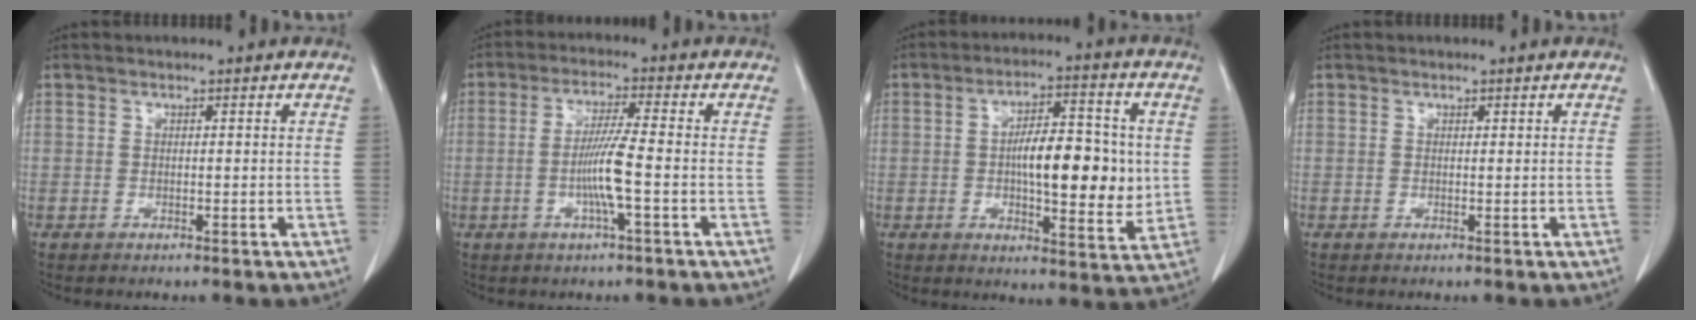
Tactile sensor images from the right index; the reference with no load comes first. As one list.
[{"total": 6.3, "force": [-1.6, -0.5, 6.1], "torque": [-0.121, 0.000, -0.031]}, {"total": 12.5, "force": [0.1, 4.0, 11.8], "torque": [-0.185, 0.006, 0.001]}, {"total": 0.0}]